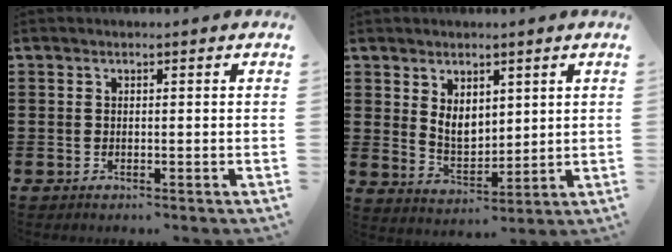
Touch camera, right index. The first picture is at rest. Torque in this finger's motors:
{"motor_torque": [0.92, 1.22, 0.32, 0.12]}